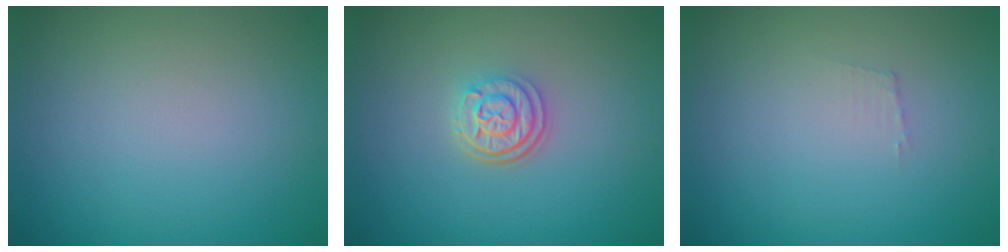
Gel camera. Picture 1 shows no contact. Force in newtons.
{"total": 3.0, "press": 2.4, "slide": 1.7}
{"total": 0.7, "press": 0.7, "slide": 0.1}